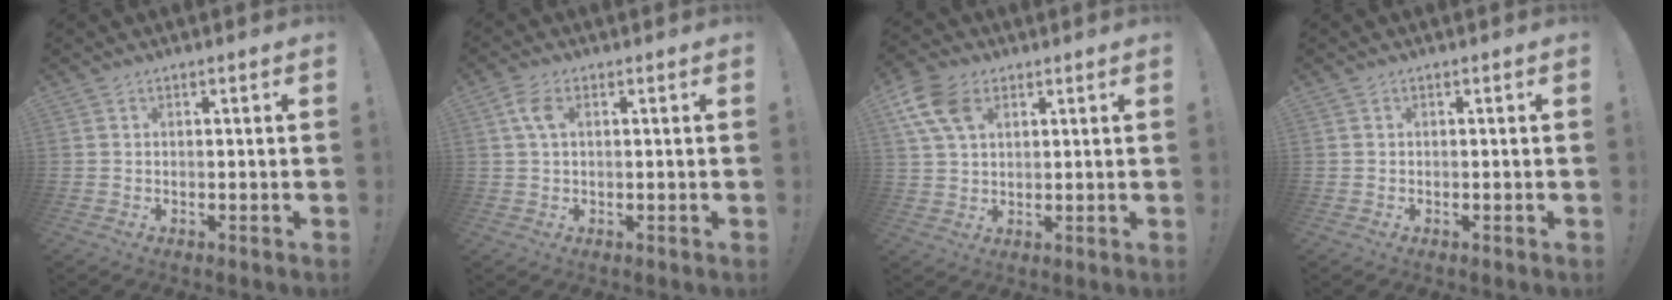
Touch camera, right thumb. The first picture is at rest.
{"total": 4.5, "force": [1.3, 2.5, 3.6], "torque": [-0.075, 0.003, 0.020]}
{"total": 10.6, "force": [4.5, 6.8, 6.7], "torque": [-0.132, -0.003, 0.088]}
{"total": 0.0}